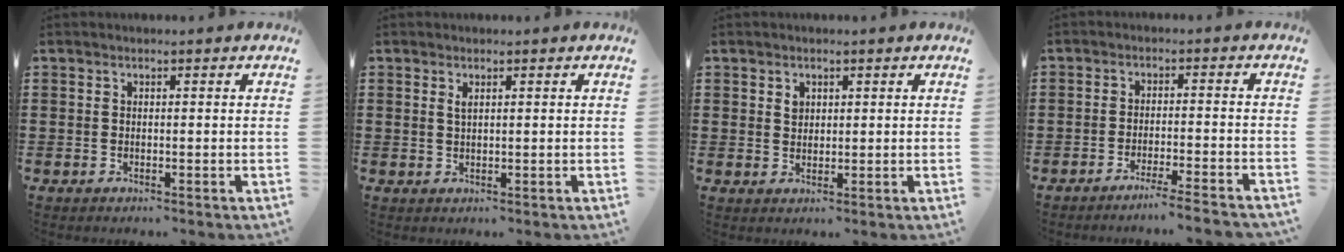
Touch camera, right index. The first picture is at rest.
{"total": 1.0, "force": [0.5, 0.2, 0.8], "torque": [-0.017, 0.003, 0.008]}
{"total": 1.5, "force": [0.9, 1.1, 0.6], "torque": [-0.013, 0.003, 0.018]}
{"total": 3.7, "force": [-3.3, -0.7, 1.5], "torque": [-0.024, -0.009, -0.065]}